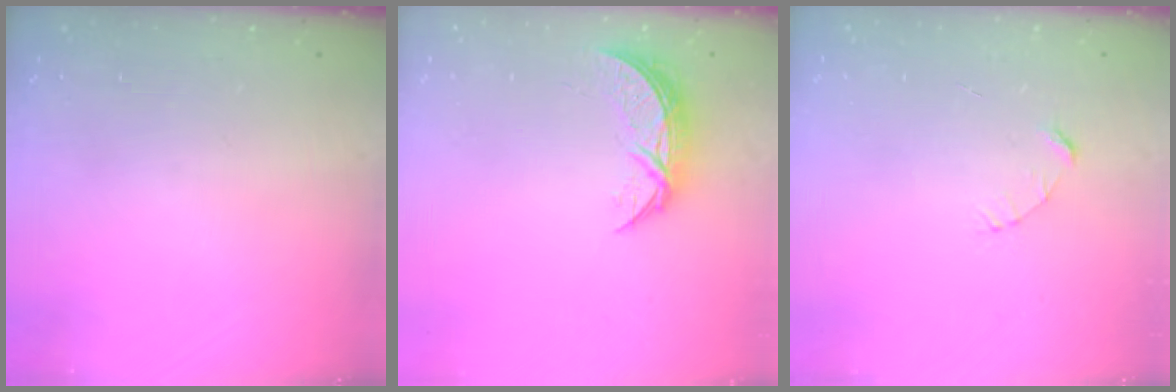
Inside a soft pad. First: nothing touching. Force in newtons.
{"total": 7.1, "press": 7.1, "slide": 0.5}
{"total": 2.4, "press": 2.4, "slide": 0.2}